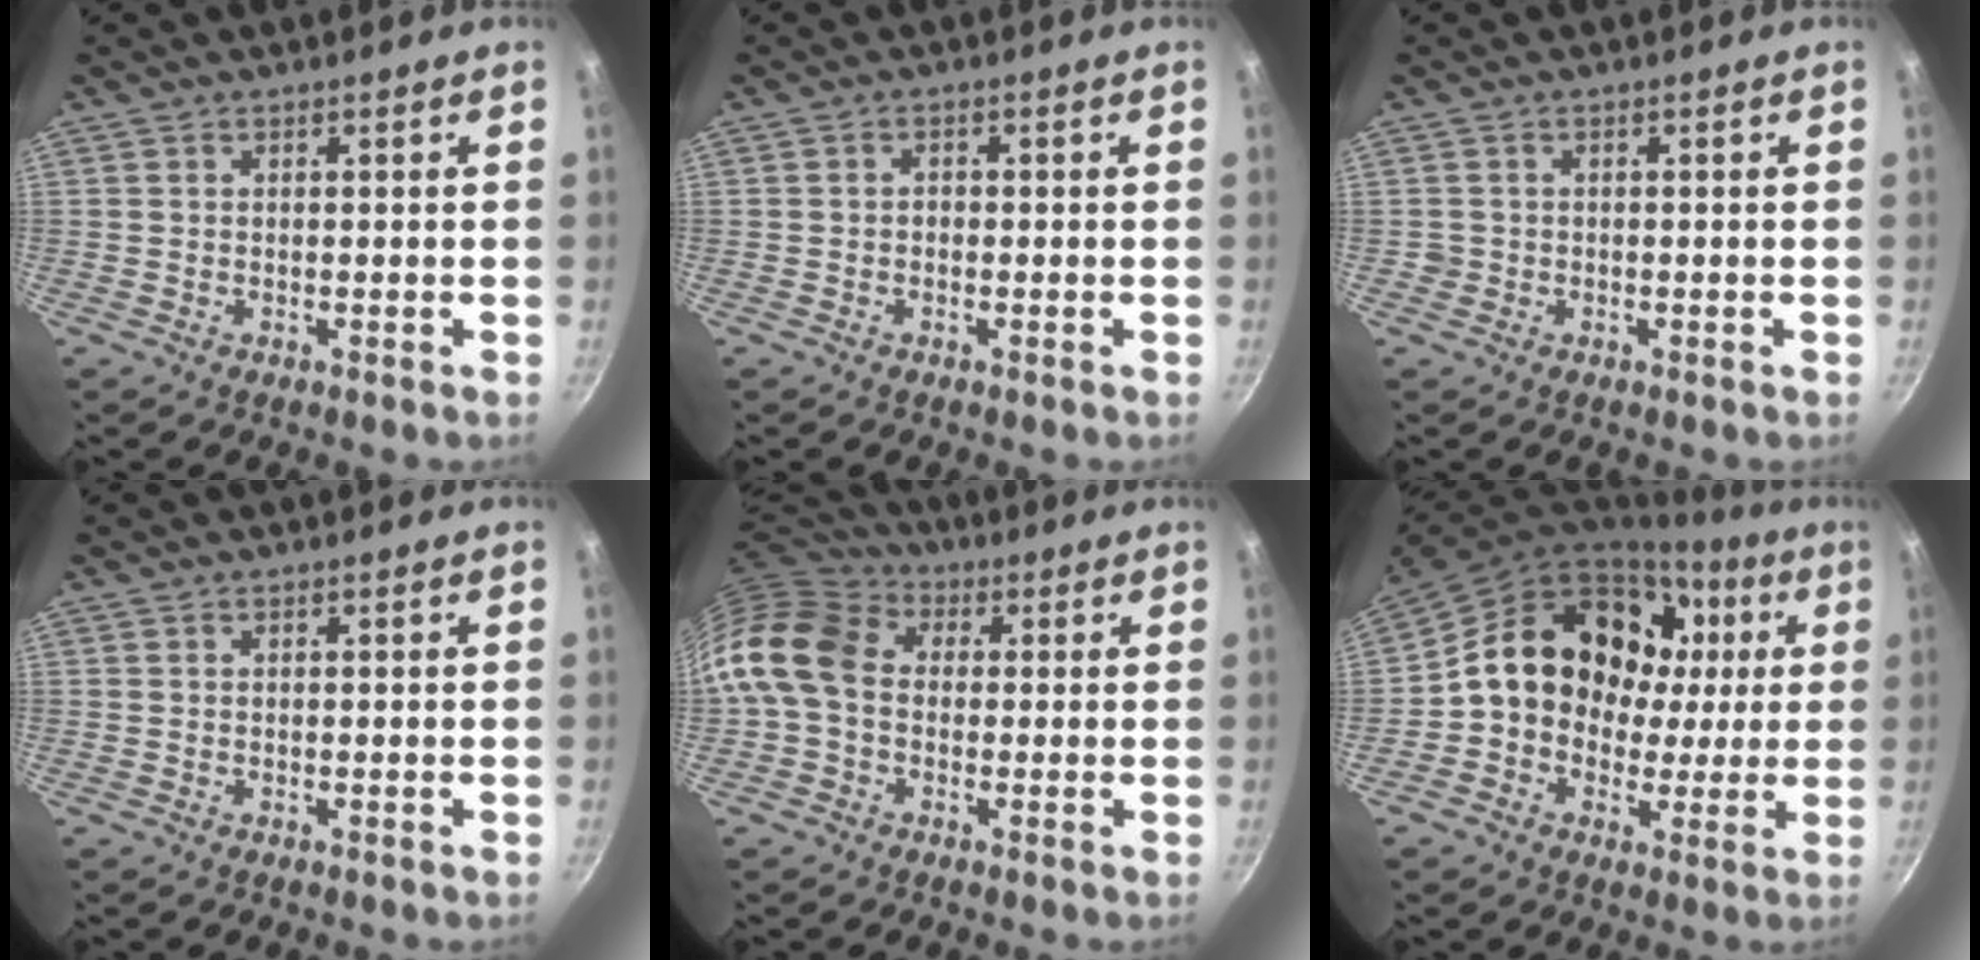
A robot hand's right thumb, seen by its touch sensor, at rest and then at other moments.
{"total": 1.2, "force": [-0.3, 1.0, 0.7], "torque": [-0.010, 0.005, -0.008]}
{"total": 1.2, "force": [-0.3, 1.1, 0.1], "torque": [0.001, 0.004, -0.004]}
{"total": 0.0}
{"total": 14.0, "force": [0.5, 10.7, 9.0], "torque": [-0.162, 0.029, -0.012]}
{"total": 20.1, "force": [3.1, 16.1, 11.6], "torque": [-0.166, 0.040, 0.045]}